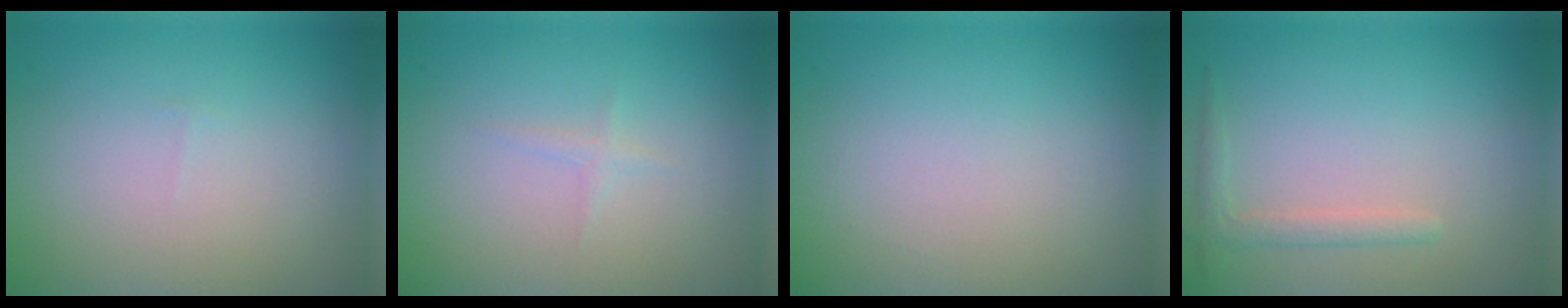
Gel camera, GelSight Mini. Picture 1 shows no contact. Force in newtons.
{"total": 0.7, "press": 0.7, "slide": 0.1}
{"total": 0.0}
{"total": 1.5, "press": 1.5, "slide": 0.1}